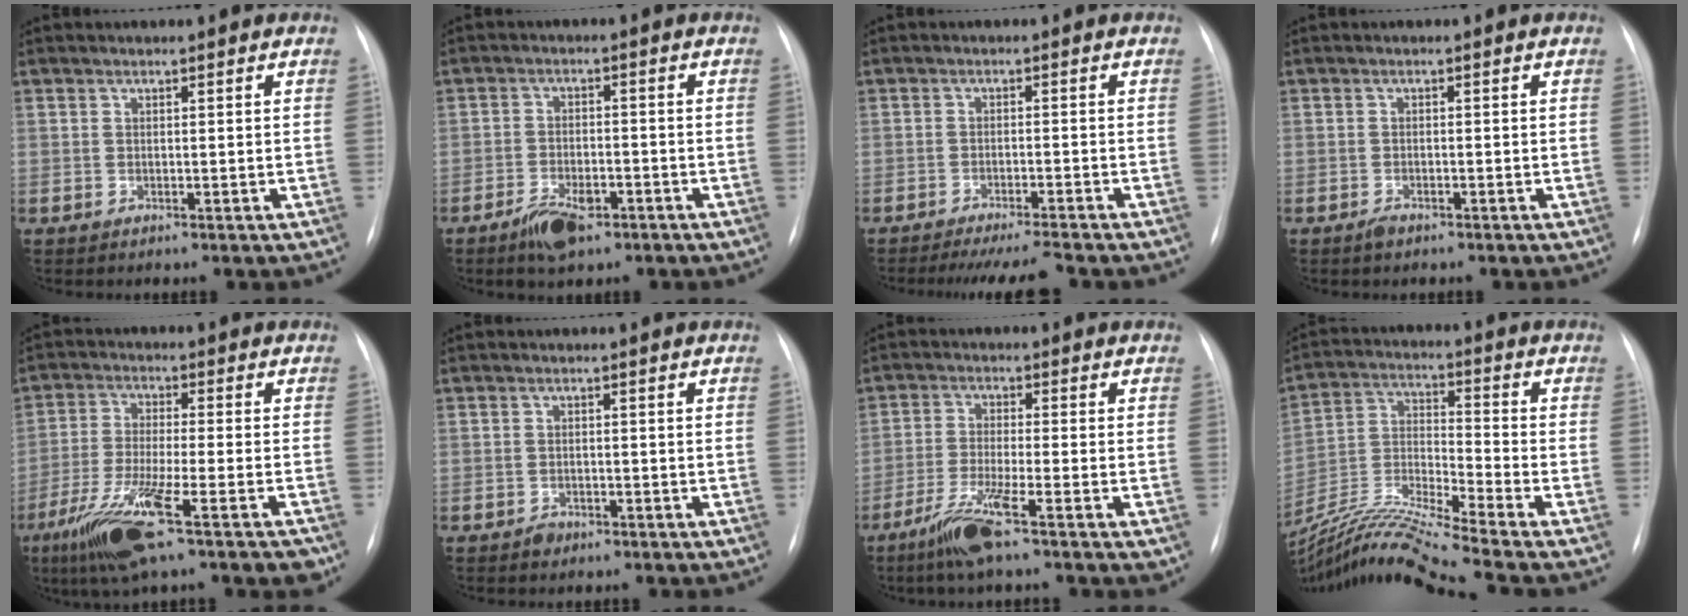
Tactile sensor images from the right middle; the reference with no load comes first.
{"total": 5.2, "force": [-3.4, 2.4, 3.2], "torque": [-0.062, -0.001, -0.054]}
{"total": 7.3, "force": [-6.7, -0.7, 2.8], "torque": [-0.028, -0.013, -0.103]}
{"total": 1.3, "force": [-1.0, 0.5, 0.6], "torque": [-0.015, -0.001, -0.016]}
{"total": 13.4, "force": [-7.7, 1.0, 11.0], "torque": [-0.198, -0.034, -0.133]}
{"total": 1.5, "force": [-1.1, 0.9, 0.2], "torque": [-0.004, 0.003, -0.017]}
{"total": 7.0, "force": [-4.3, -0.1, 5.5], "torque": [-0.114, -0.018, -0.086]}
{"total": 16.9, "force": [-14.6, -2.4, 8.1], "torque": [-0.176, -0.011, -0.273]}